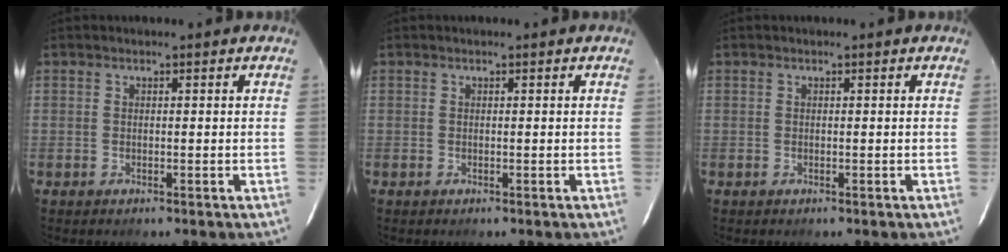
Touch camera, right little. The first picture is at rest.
{"total": 0.0}
{"total": 0.0}